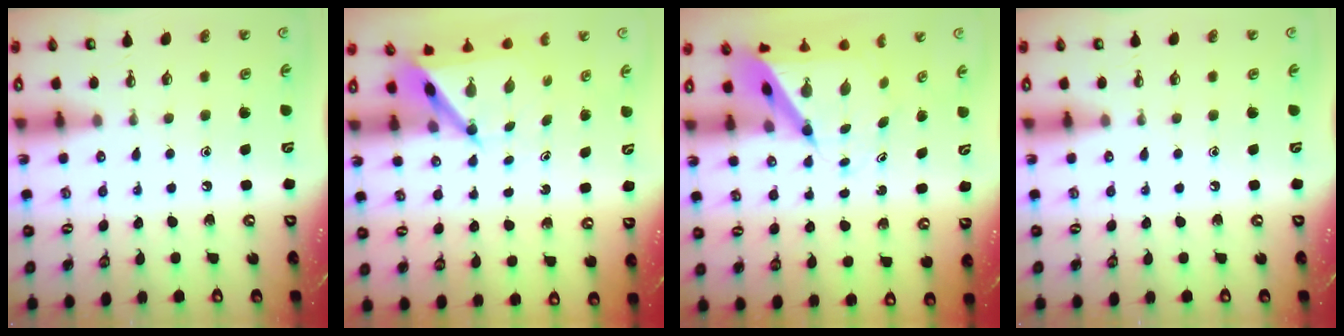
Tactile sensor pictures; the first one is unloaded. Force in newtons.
{"total": 5.7, "press": 5.6, "slide": 0.4}
{"total": 7.7, "press": 7.6, "slide": 0.6}
{"total": 0.0}